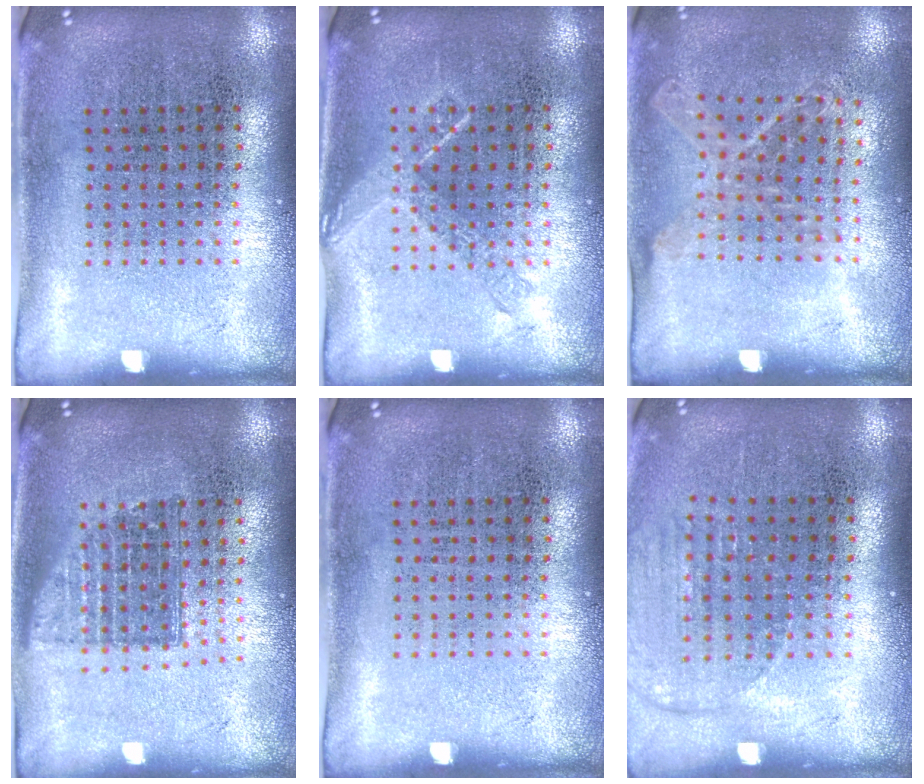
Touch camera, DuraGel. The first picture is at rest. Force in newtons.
{"total": 1.0, "press": 0.9, "slide": 0.3}
{"total": 1.1, "press": 1.0, "slide": 0.5}
{"total": 1.4, "press": 1.1, "slide": 0.8}
{"total": 0.0}
{"total": 1.1, "press": 1.1, "slide": 0.4}